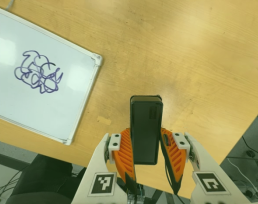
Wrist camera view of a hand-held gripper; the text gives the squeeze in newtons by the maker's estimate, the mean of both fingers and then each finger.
{"total": 4.2, "left": 2.6, "right": 5.7}